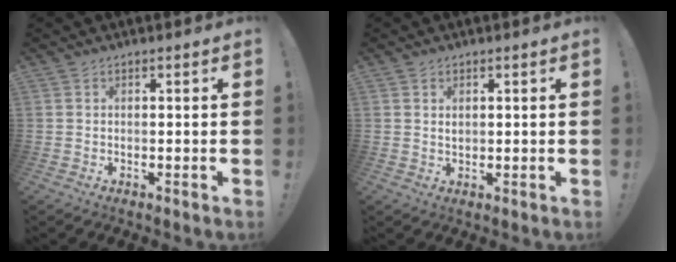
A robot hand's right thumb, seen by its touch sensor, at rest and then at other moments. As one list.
[{"total": 1.4, "force": [0.6, 0.9, 0.8], "torque": [-0.012, 0.000, 0.010]}]